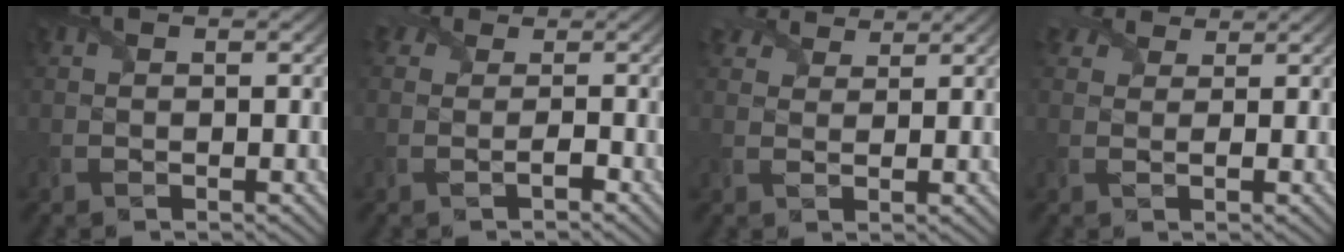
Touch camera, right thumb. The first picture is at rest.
{"total": 2.7, "force": [-0.2, 2.1, 1.6], "torque": [-0.024, 0.001, -0.013]}
{"total": 4.0, "force": [3.3, 1.8, 1.4], "torque": [-0.035, 0.011, 0.060]}
{"total": 3.2, "force": [2.3, 1.7, 1.5], "torque": [-0.033, 0.008, 0.034]}